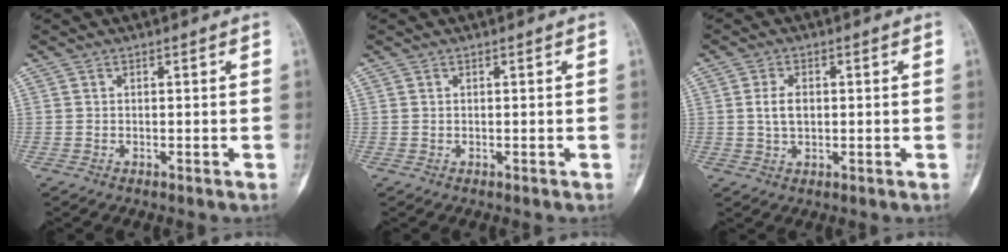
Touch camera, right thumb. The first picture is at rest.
{"total": 0.0}
{"total": 4.0, "force": [0.4, 2.5, 3.1], "torque": [-0.056, 0.002, 0.008]}